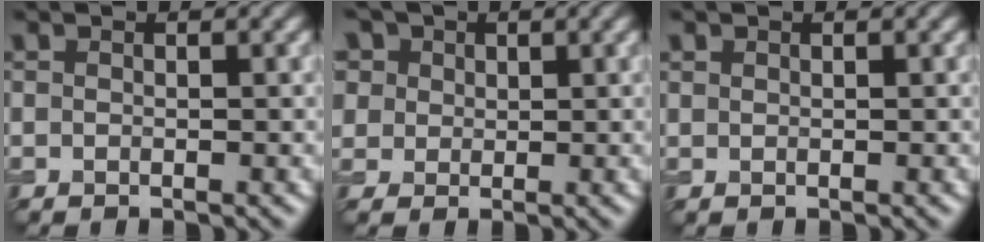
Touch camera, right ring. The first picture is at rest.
{"total": 8.9, "force": [4.7, 6.4, 3.9], "torque": [-0.096, 0.023, 0.059]}
{"total": 0.5, "force": [0.3, 0.4, -0.1], "torque": [0.004, -0.001, 0.009]}